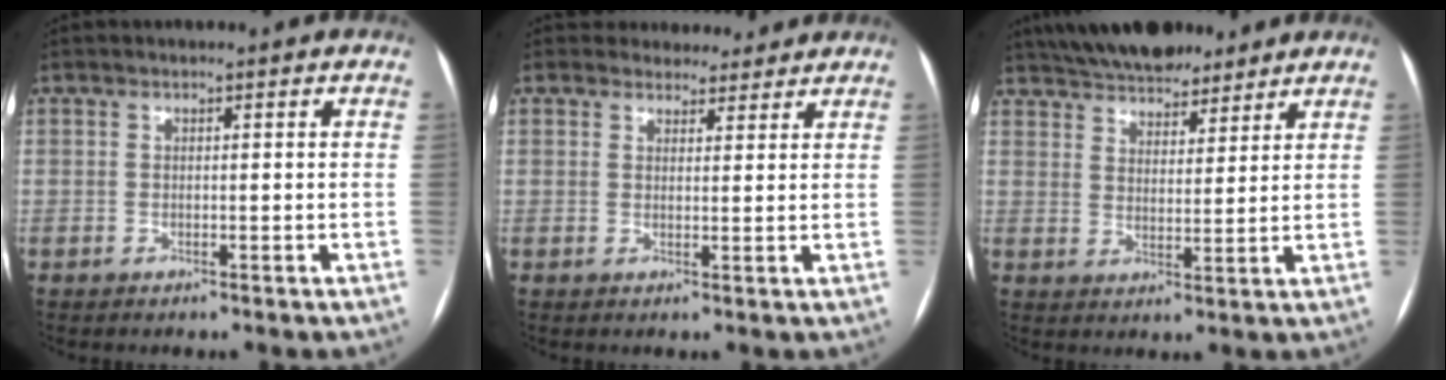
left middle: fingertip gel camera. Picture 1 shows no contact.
{"total": 5.3, "force": [4.8, 2.2, -0.3], "torque": [0.017, 0.004, 0.052]}
{"total": 13.6, "force": [11.8, 4.4, 5.2], "torque": [-0.088, 0.025, 0.186]}